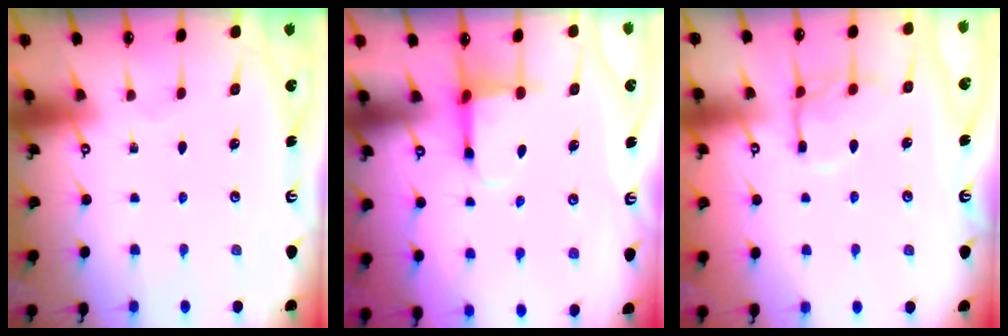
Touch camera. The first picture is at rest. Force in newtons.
{"total": 3.8, "press": 3.6, "slide": 1.3}
{"total": 10.6, "press": 10.6, "slide": 0.7}